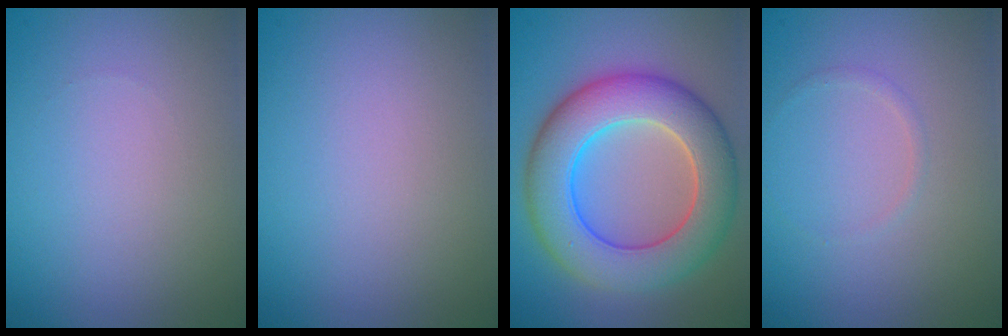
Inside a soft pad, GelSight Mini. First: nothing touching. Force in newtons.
{"total": 0.0}
{"total": 9.8, "press": 9.8, "slide": 0.6}
{"total": 0.6, "press": 0.6, "slide": 0.0}